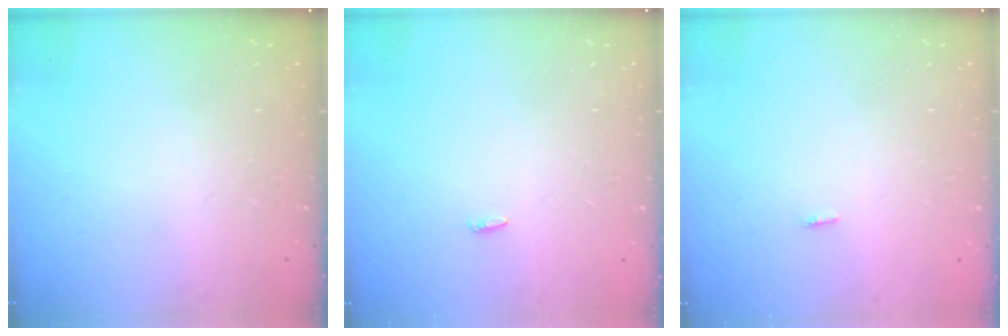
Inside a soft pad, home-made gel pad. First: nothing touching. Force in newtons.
{"total": 2.1, "press": 1.9, "slide": 0.7}
{"total": 2.8, "press": 1.8, "slide": 2.2}